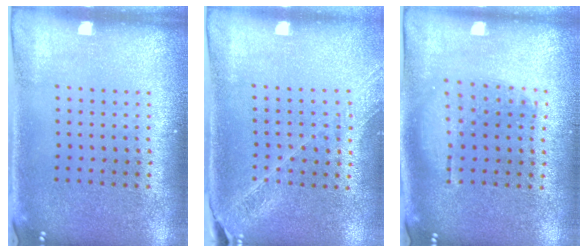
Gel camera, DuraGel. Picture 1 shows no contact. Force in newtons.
{"total": 1.6, "press": 1.6, "slide": 0.0}
{"total": 1.1, "press": 1.0, "slide": 0.6}